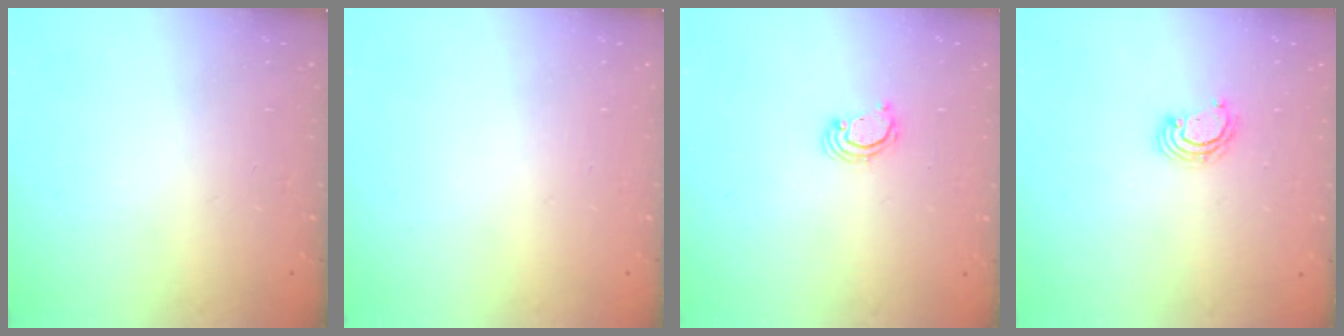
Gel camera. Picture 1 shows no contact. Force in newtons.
{"total": 0.0}
{"total": 2.2, "press": 2.2, "slide": 0.1}
{"total": 3.2, "press": 3.2, "slide": 0.1}